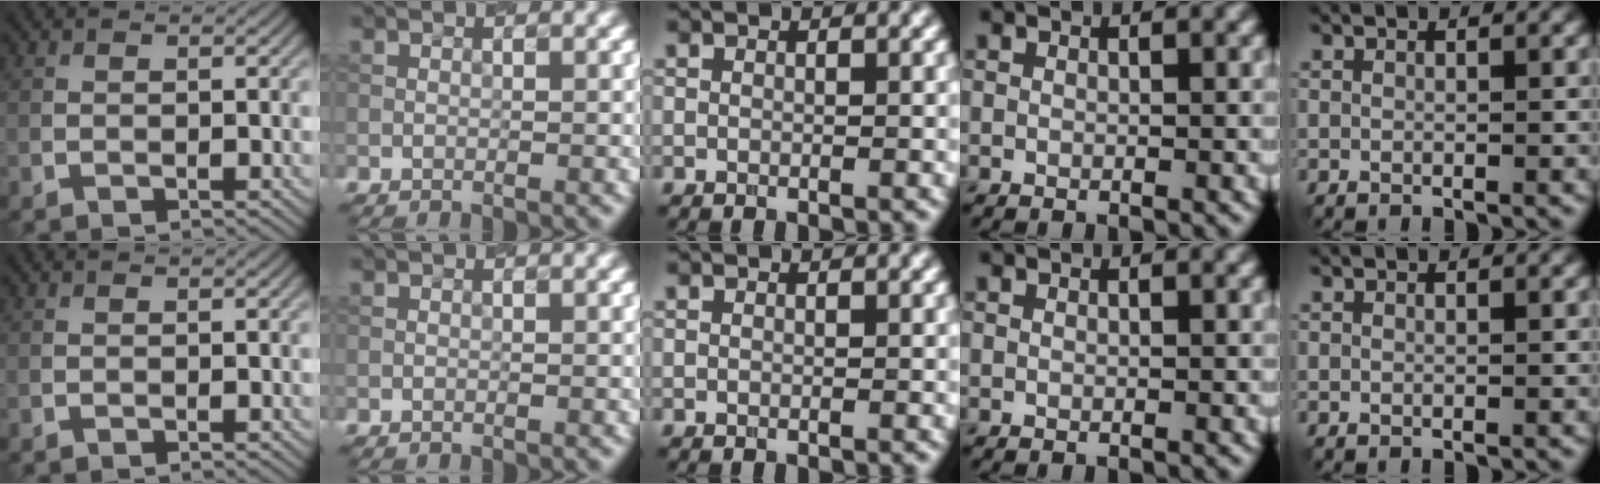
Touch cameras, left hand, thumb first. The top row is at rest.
{}